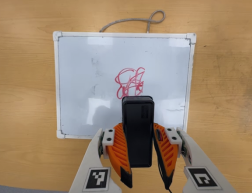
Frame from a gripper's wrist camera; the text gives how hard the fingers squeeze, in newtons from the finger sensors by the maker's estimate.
{"total": 8.7, "left": 7.1, "right": 10.3}